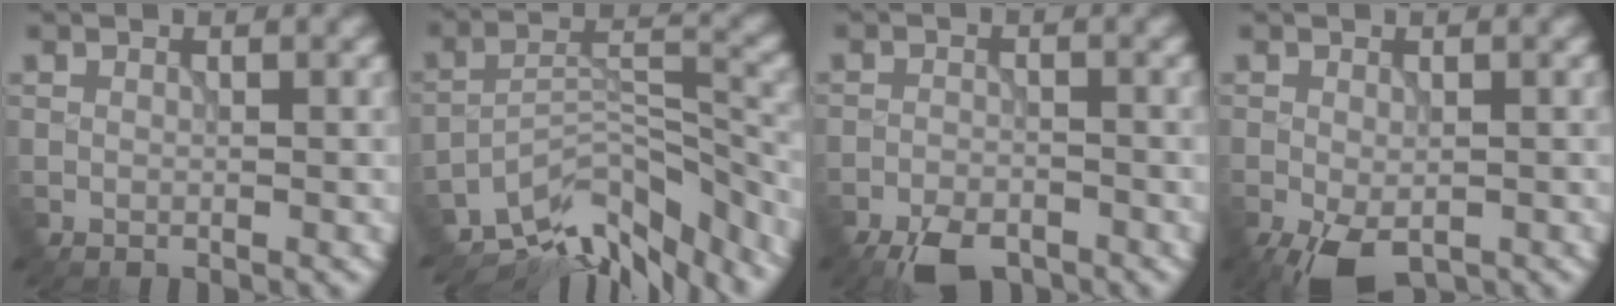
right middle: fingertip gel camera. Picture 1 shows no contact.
{"total": 11.4, "force": [-9.8, 3.2, 4.9], "torque": [-0.083, 0.009, -0.158]}
{"total": 4.0, "force": [-3.3, 1.4, 1.8], "torque": [-0.025, -0.010, -0.062]}
{"total": 4.7, "force": [-2.5, 2.3, 3.3], "torque": [-0.066, -0.019, -0.037]}